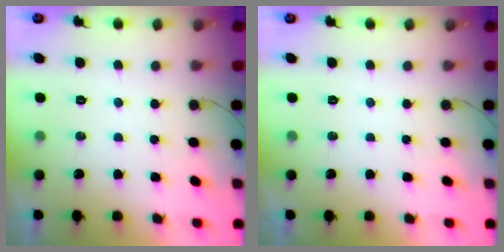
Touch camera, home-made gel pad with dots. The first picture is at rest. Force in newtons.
{"total": 0.0}